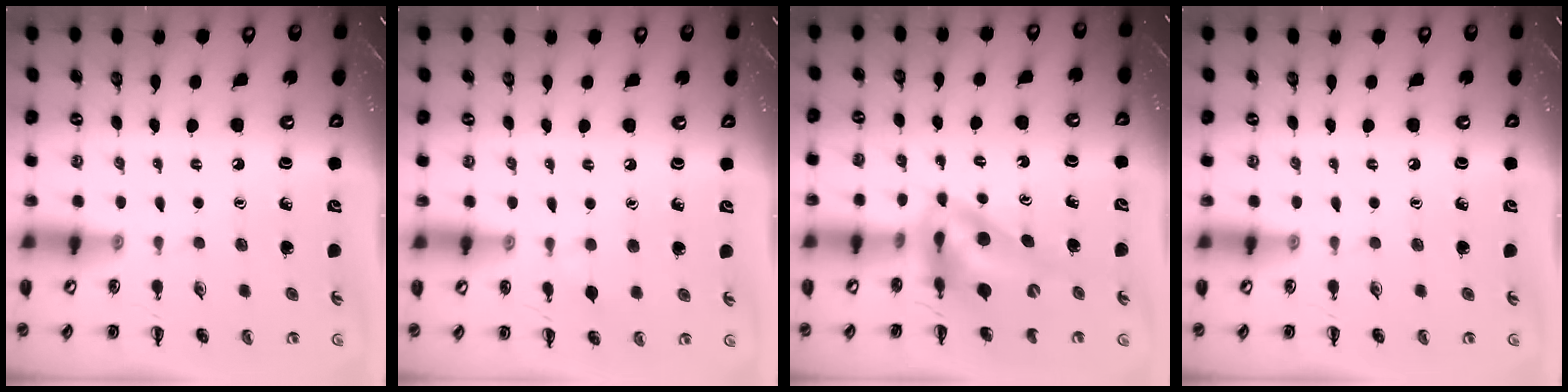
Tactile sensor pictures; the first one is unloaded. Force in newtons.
{"total": 3.7, "press": 3.6, "slide": 0.9}
{"total": 10.3, "press": 9.8, "slide": 3.2}
{"total": 0.0}